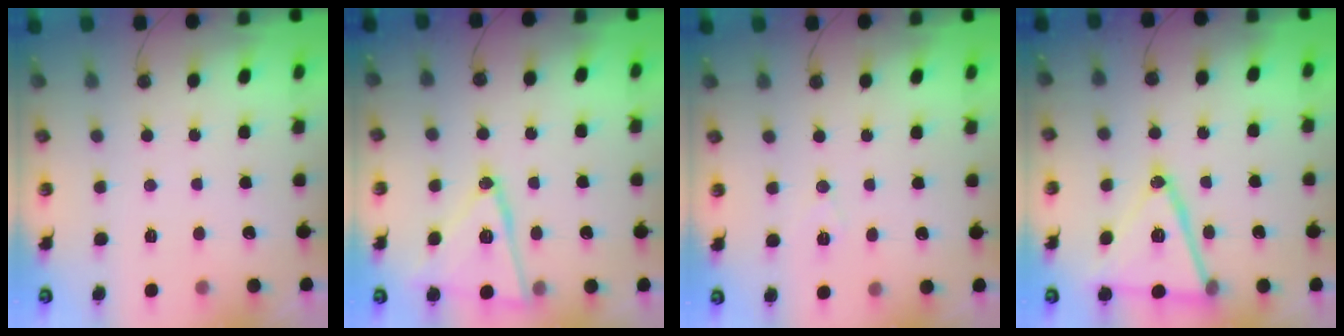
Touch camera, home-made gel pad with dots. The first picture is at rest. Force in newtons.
{"total": 15.3, "press": 15.3, "slide": 1.2}
{"total": 6.0, "press": 4.0, "slide": 4.5}
{"total": 18.1, "press": 17.8, "slide": 3.6}